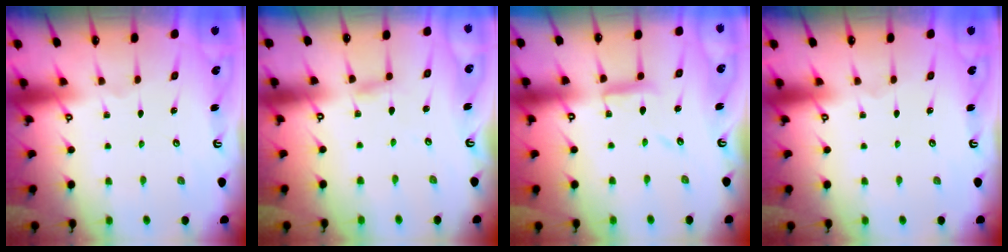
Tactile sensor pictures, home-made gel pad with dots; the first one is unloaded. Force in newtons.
{"total": 2.3, "press": 2.3, "slide": 0.2}
{"total": 8.5, "press": 8.4, "slide": 0.6}
{"total": 0.0}